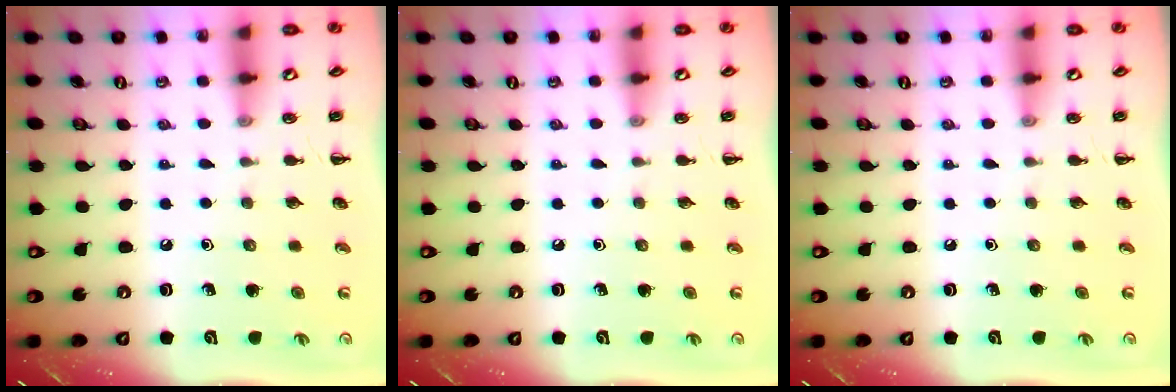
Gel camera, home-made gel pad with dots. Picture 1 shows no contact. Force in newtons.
{"total": 0.0}
{"total": 0.0}